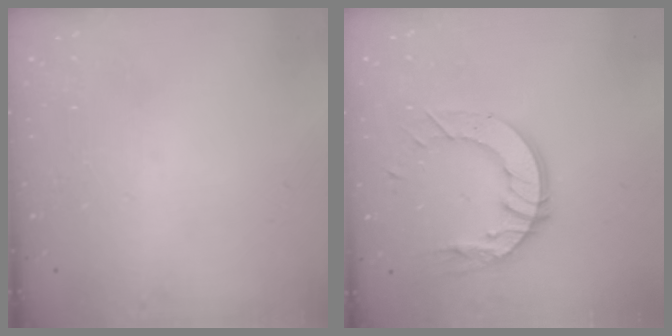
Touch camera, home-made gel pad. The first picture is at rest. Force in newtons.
{"total": 11.6, "press": 11.6, "slide": 1.2}